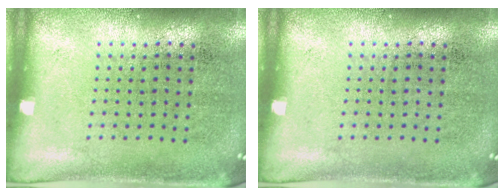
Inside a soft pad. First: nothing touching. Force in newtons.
{"total": 0.0}